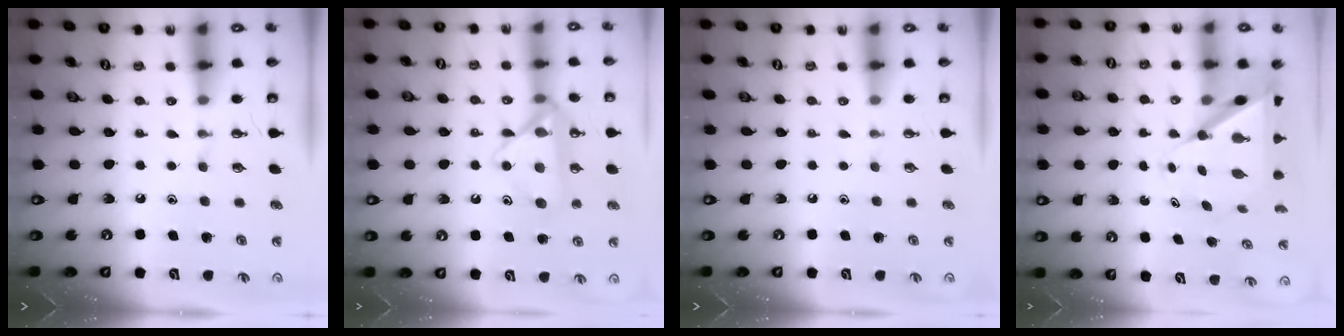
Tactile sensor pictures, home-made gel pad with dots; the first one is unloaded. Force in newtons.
{"total": 13.0, "press": 13.0, "slide": 0.5}
{"total": 0.0}
{"total": 8.4, "press": 8.3, "slide": 0.9}